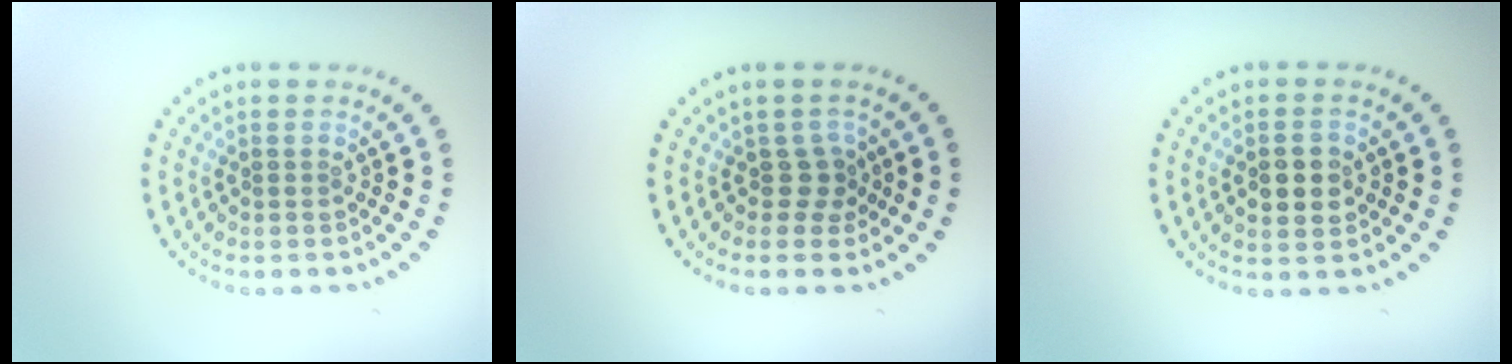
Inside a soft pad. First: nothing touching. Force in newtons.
{"total": 1.7, "press": 1.1, "slide": 1.3}
{"total": 2.8, "press": 2.8, "slide": 0.2}